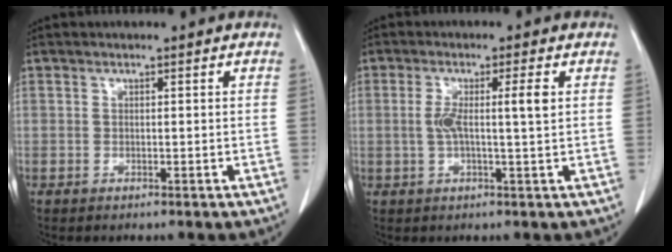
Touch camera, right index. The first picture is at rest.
{"total": 4.8, "force": [0.6, -0.2, 4.8], "torque": [-0.090, 0.009, 0.016]}